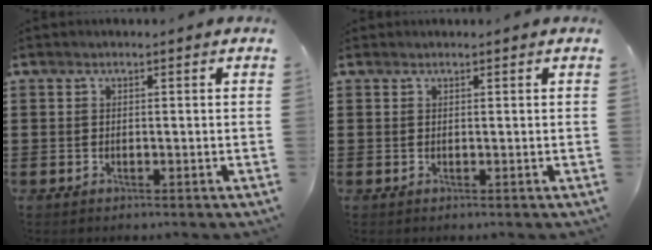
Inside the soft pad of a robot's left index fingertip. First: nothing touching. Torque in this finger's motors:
{"motor_torque": [0.74, -0.12, 1.05, 0.21]}